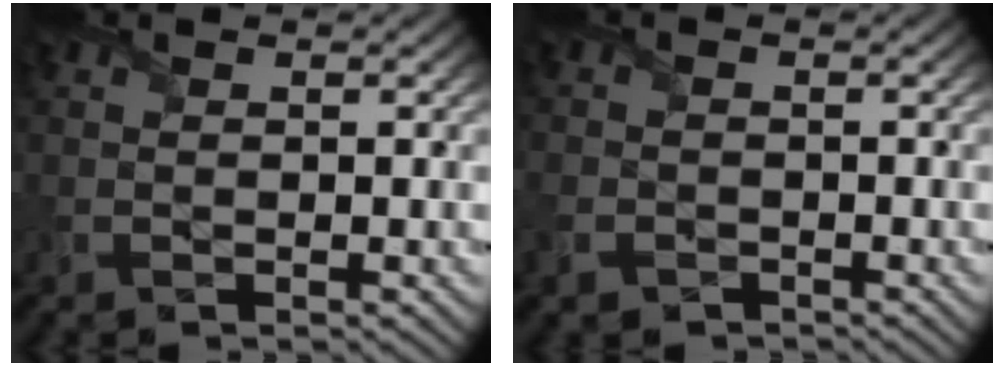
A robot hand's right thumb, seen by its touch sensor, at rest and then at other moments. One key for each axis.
{"total": 2.8, "fx": -1.9, "fy": 1.9, "fz": 0.9, "tx": -0.035, "ty": -0.010, "tz": -0.045}